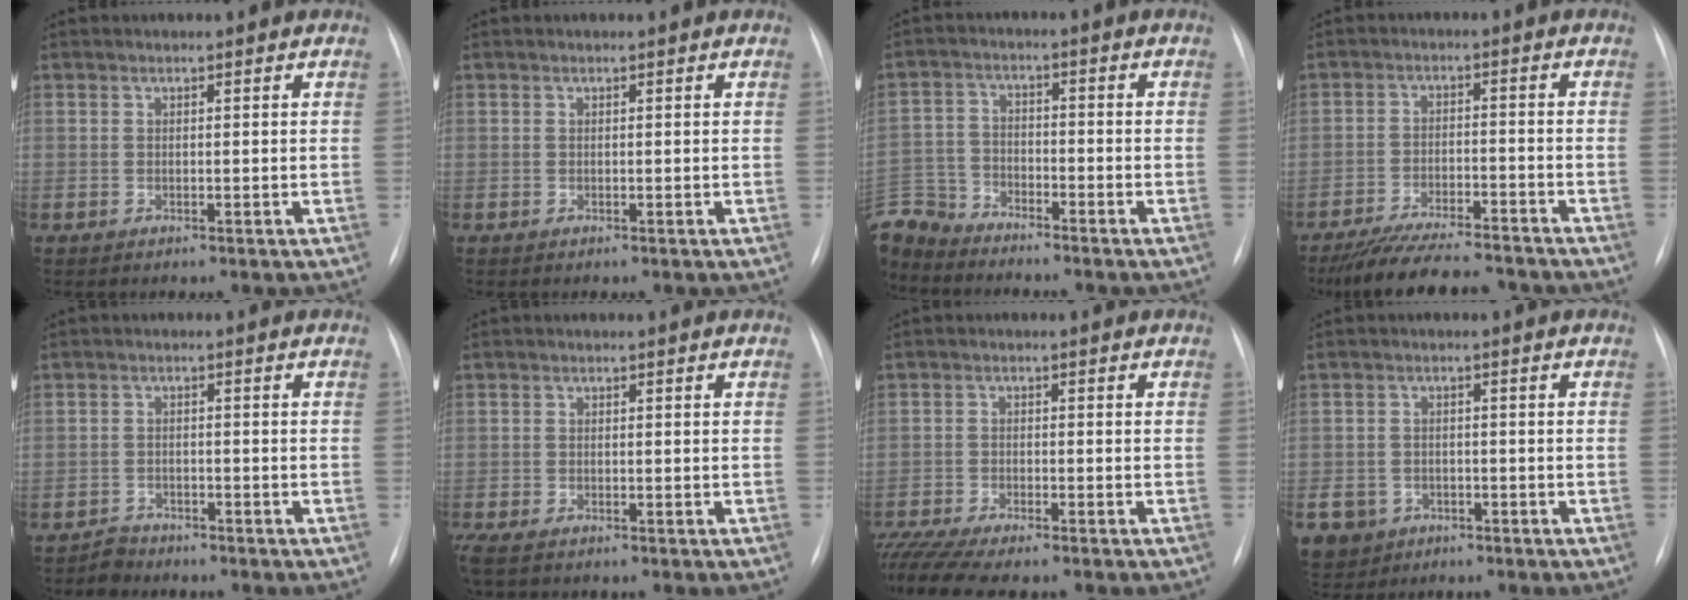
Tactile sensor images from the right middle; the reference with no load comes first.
{"total": 0.0}
{"total": 9.2, "force": [-8.9, 2.2, 0.9], "torque": [-0.028, 0.007, -0.177]}
{"total": 14.1, "force": [-12.6, 2.3, 5.8], "torque": [-0.100, -0.007, -0.189]}
{"total": 2.3, "force": [-2.1, 0.8, -0.7], "torque": [0.010, -0.001, -0.038]}
{"total": 4.5, "force": [-3.4, 1.7, 2.5], "torque": [-0.050, -0.012, -0.055]}
{"total": 9.1, "force": [-7.9, 0.7, 4.4], "torque": [-0.075, -0.012, -0.129]}
{"total": 8.8, "force": [-4.2, 7.4, 1.9], "torque": [-0.061, 0.007, -0.063]}